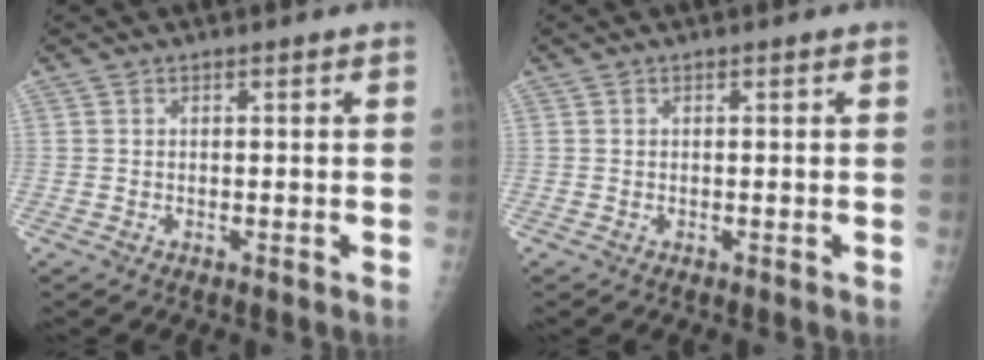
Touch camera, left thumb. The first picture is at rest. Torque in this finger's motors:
{"motor_torque": [0.00, 0.00, -0.04, 0.04, 0.00]}